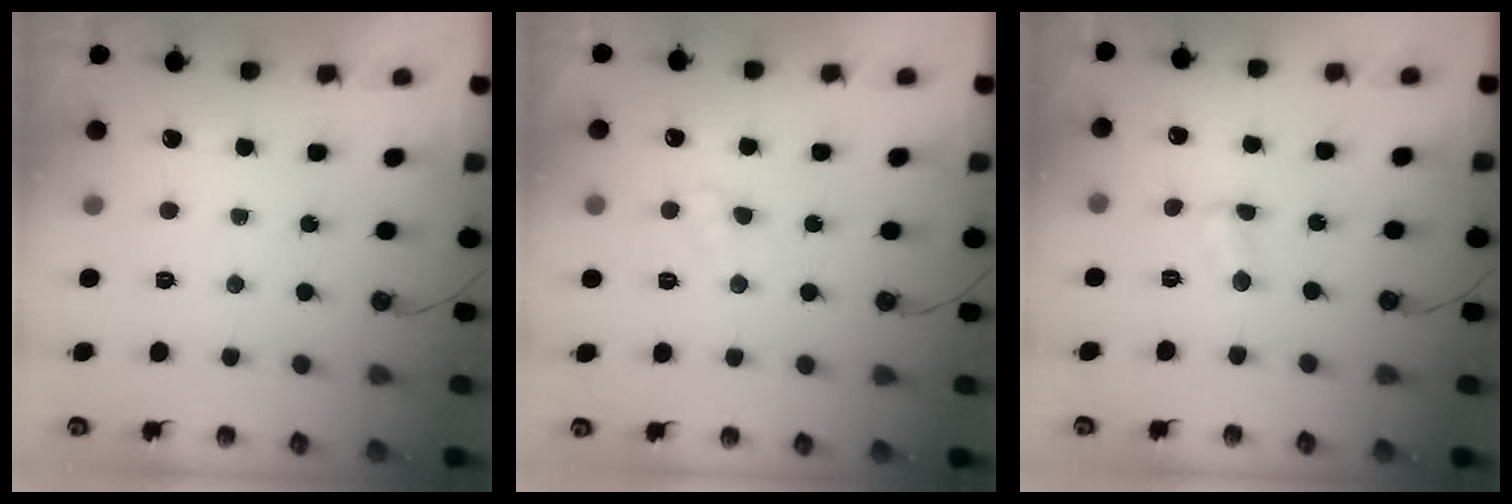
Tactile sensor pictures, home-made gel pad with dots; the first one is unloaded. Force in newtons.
{"total": 3.0, "press": 2.9, "slide": 0.3}
{"total": 4.0, "press": 4.0, "slide": 0.4}